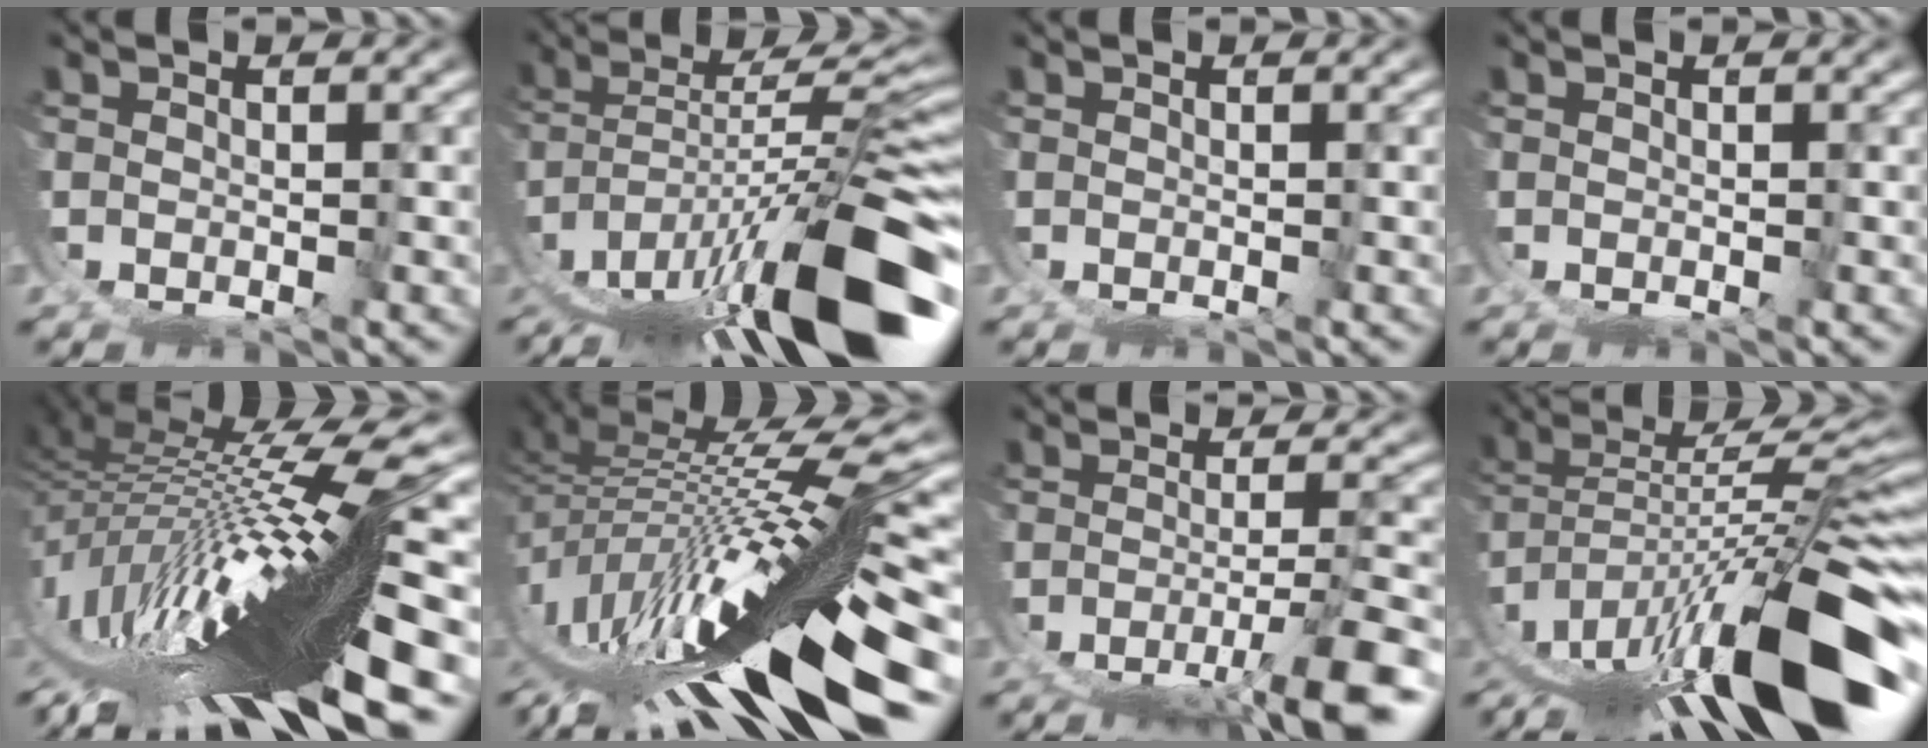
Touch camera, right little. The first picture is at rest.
{"total": 12.5, "force": [-4.4, 4.7, 10.7], "torque": [-0.167, -0.011, -0.045]}
{"total": 0.0}
{"total": 0.0}
{"total": 20.0, "force": [-2.3, 5.9, 19.0], "torque": [-0.316, 0.008, -0.025]}
{"total": 15.6, "force": [-3.3, 5.1, 14.4], "torque": [-0.237, 0.003, -0.030]}
{"total": 7.9, "force": [-4.6, 2.2, 6.1], "torque": [-0.091, -0.018, -0.048]}
{"total": 14.6, "force": [-3.2, 6.6, 12.7], "torque": [-0.216, -0.010, -0.030]}